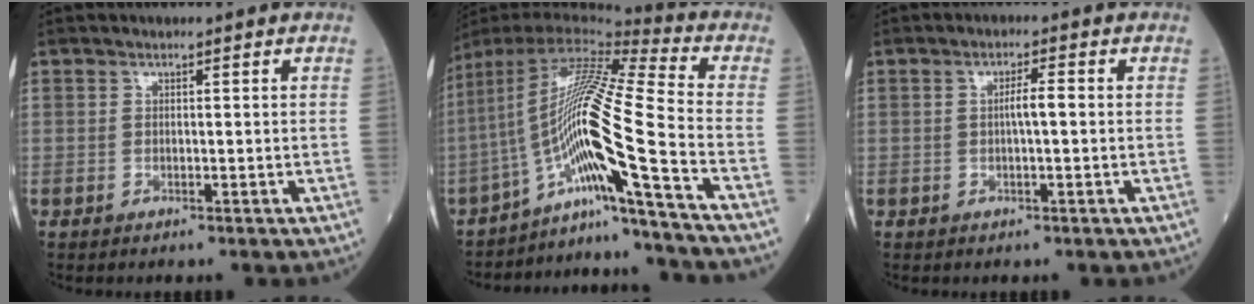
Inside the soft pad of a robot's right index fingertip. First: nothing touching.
{"total": 17.5, "force": [-9.0, -3.1, 14.7], "torque": [-0.271, 0.016, -0.161]}
{"total": 2.5, "force": [0.0, 0.2, 2.5], "torque": [-0.044, 0.002, -0.002]}